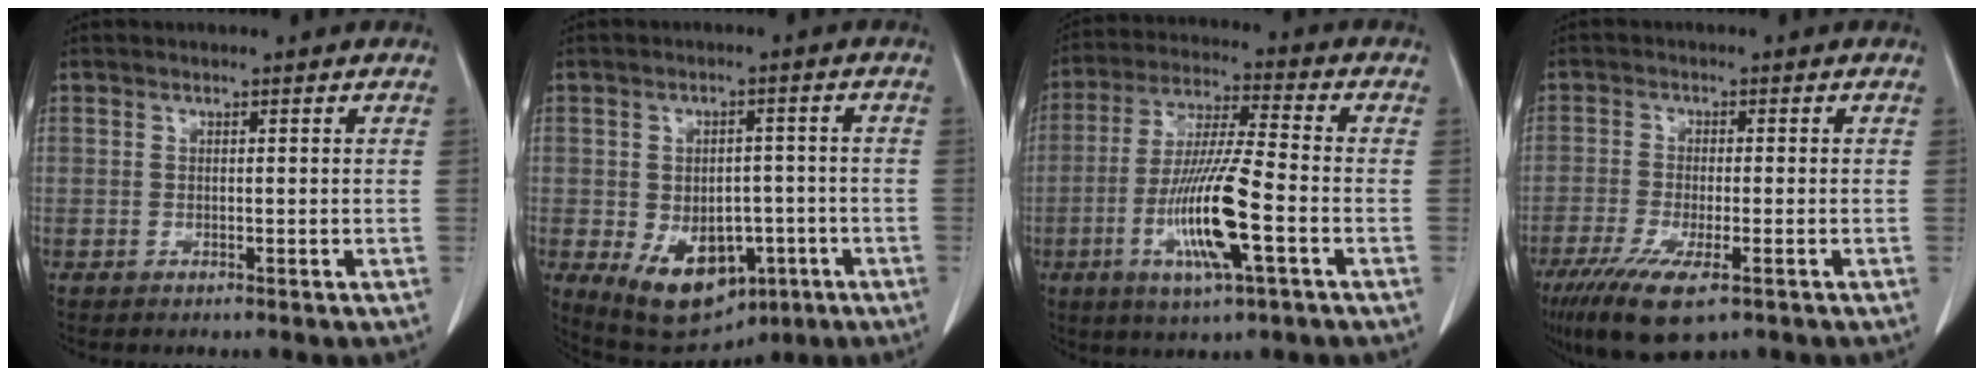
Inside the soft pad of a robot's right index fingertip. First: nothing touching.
{"total": 11.4, "force": [-4.7, 7.3, 7.5], "torque": [-0.112, 0.000, -0.057]}
{"total": 13.6, "force": [-4.2, 0.9, 12.9], "torque": [-0.256, -0.013, -0.079]}
{"total": 9.7, "force": [-5.8, 2.3, 7.4], "torque": [-0.133, -0.026, -0.096]}